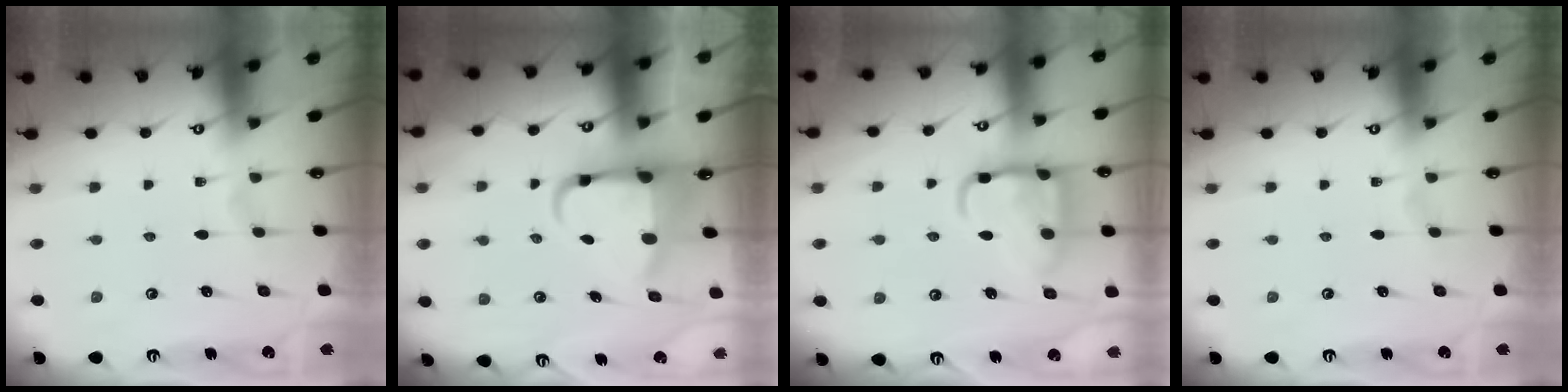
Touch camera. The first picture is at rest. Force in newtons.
{"total": 6.1, "press": 5.9, "slide": 1.7}
{"total": 14.2, "press": 14.1, "slide": 1.4}
{"total": 0.0}